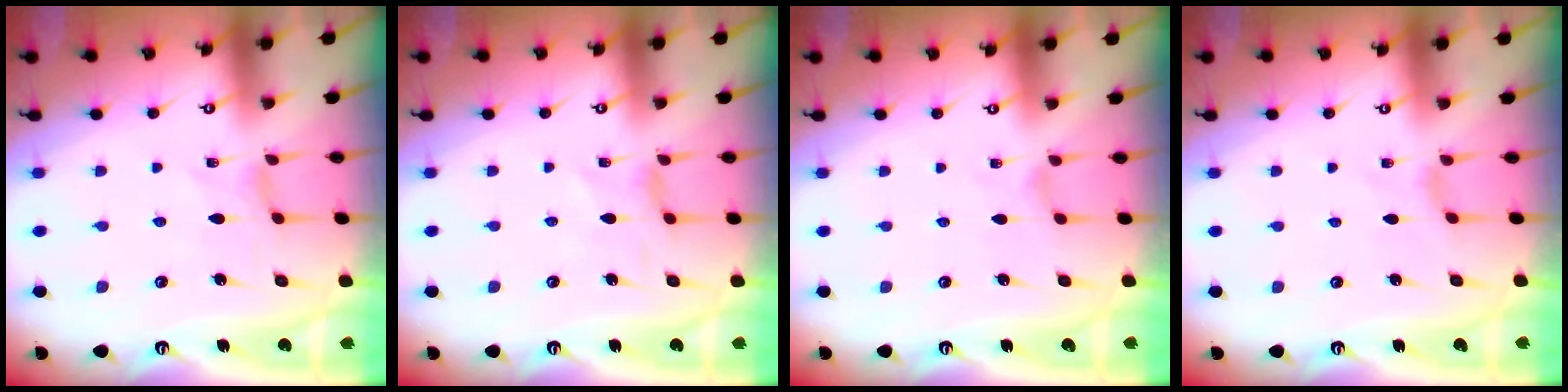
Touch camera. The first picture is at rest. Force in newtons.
{"total": 2.3, "press": 2.3, "slide": 0.4}
{"total": 0.0}
{"total": 0.0}